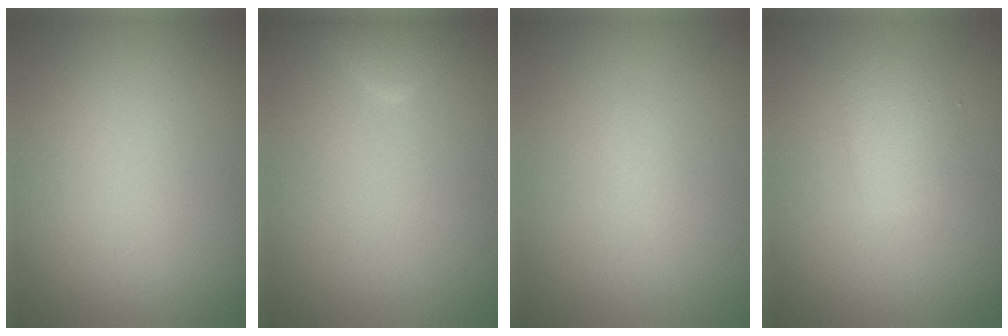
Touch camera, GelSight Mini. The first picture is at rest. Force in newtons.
{"total": 1.8, "press": 1.8, "slide": 0.1}
{"total": 0.5, "press": 0.5, "slide": 0.1}
{"total": 1.7, "press": 1.7, "slide": 0.1}